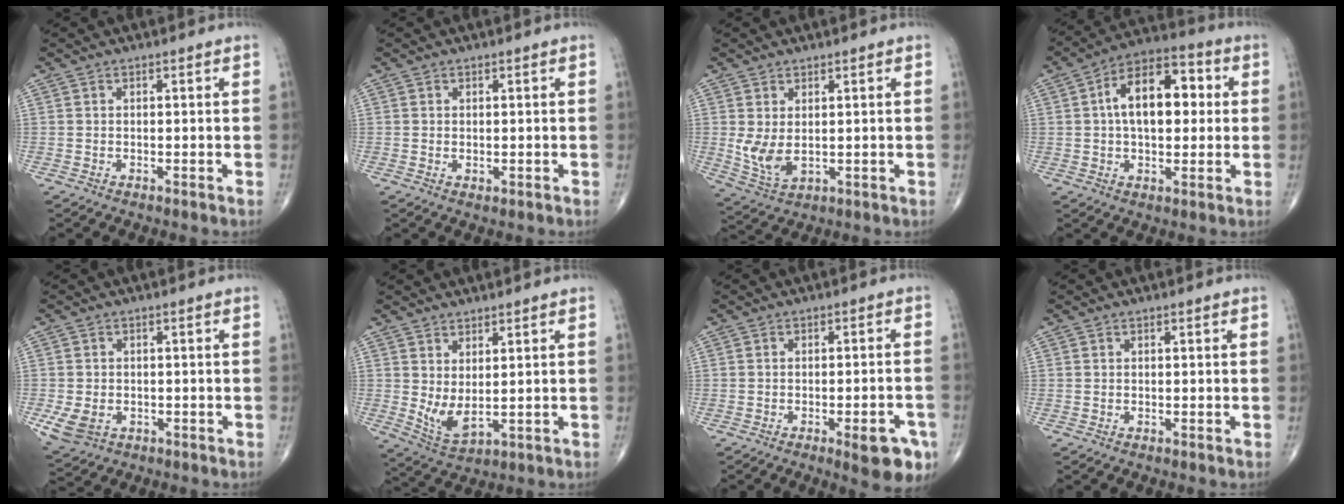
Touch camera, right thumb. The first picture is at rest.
{"total": 0.9, "force": [0.0, 0.6, 0.7], "torque": [-0.013, -0.004, 0.003]}
{"total": 6.0, "force": [0.8, 3.3, 4.9], "torque": [-0.098, -0.010, 0.030]}
{"total": 14.5, "force": [2.0, 8.3, 11.8], "torque": [-0.165, 0.026, 0.023]}
{"total": 5.7, "force": [-1.7, 4.3, 3.3], "torque": [-0.065, 0.001, -0.018]}
{"total": 5.9, "force": [1.0, 2.5, 5.2], "torque": [-0.103, -0.021, 0.033]}
{"total": 8.1, "force": [-3.9, 2.5, 6.7], "torque": [-0.068, 0.011, -0.043]}
{"total": 0.0}